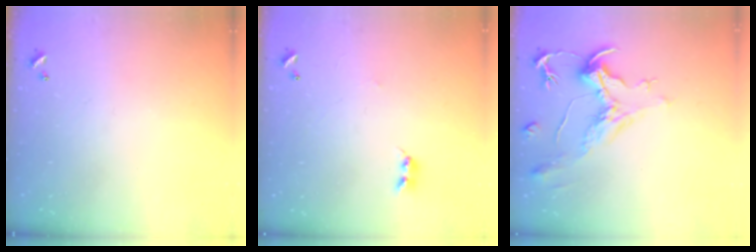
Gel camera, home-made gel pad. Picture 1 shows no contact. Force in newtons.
{"total": 2.2, "press": 2.2, "slide": 0.4}
{"total": 2.2, "press": 1.7, "slide": 1.4}